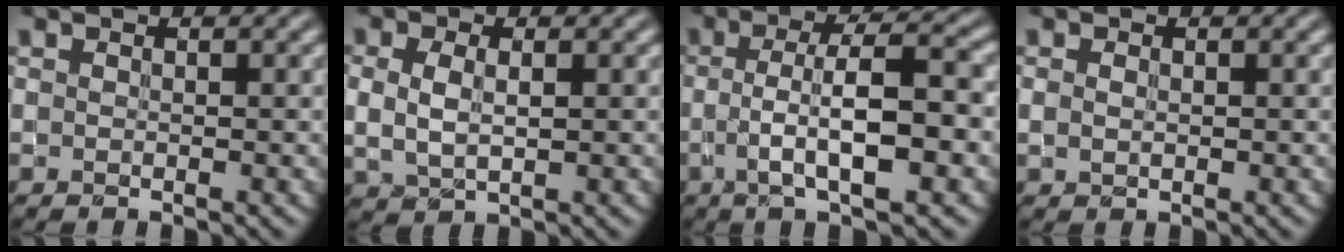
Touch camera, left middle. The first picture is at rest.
{"total": 2.8, "force": [0.4, 1.7, 2.2], "torque": [-0.051, -0.004, 0.015]}
{"total": 6.9, "force": [-0.8, 1.6, 6.7], "torque": [-0.113, 0.005, -0.014]}
{"total": 0.9, "force": [0.1, 0.7, 0.7], "torque": [-0.015, 0.000, 0.003]}